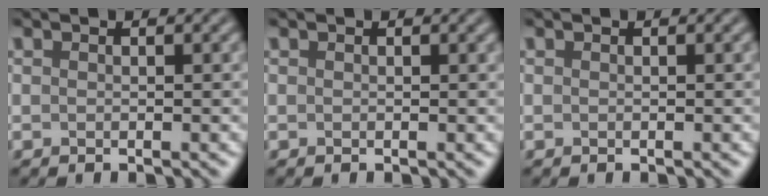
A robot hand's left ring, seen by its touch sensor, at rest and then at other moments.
{"total": 0.0}
{"total": 0.0}